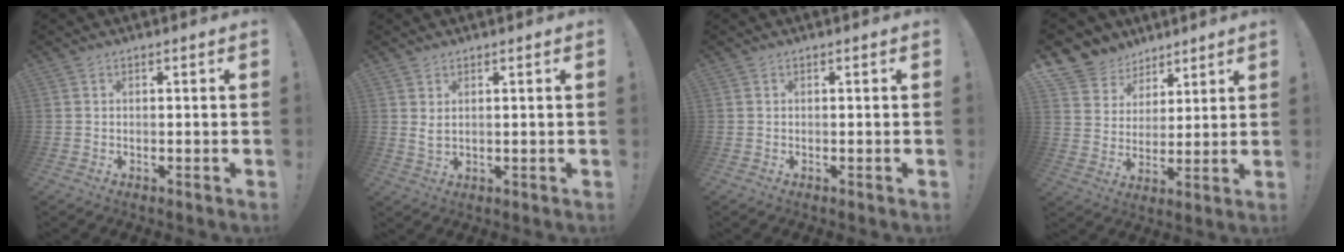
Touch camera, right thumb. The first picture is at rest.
{"total": 2.9, "force": [1.6, 1.2, 2.2], "torque": [-0.034, -0.007, 0.027]}
{"total": 0.0}
{"total": 10.1, "force": [6.6, 7.4, 1.4], "torque": [-0.027, -0.057, 0.134]}